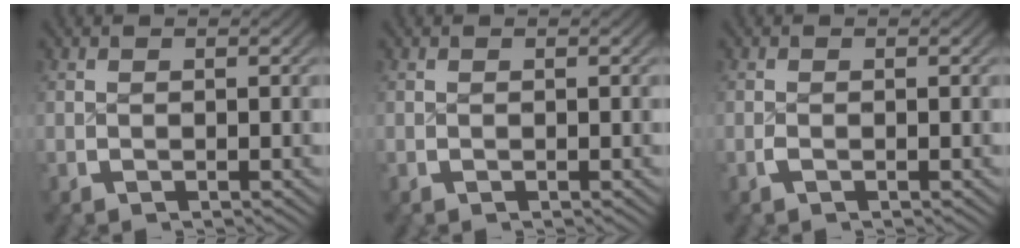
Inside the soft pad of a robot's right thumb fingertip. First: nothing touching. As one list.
[{"total": 0.0}, {"total": 0.5, "force": [-0.3, 0.2, 0.4], "torque": [-0.014, -0.001, -0.005]}]